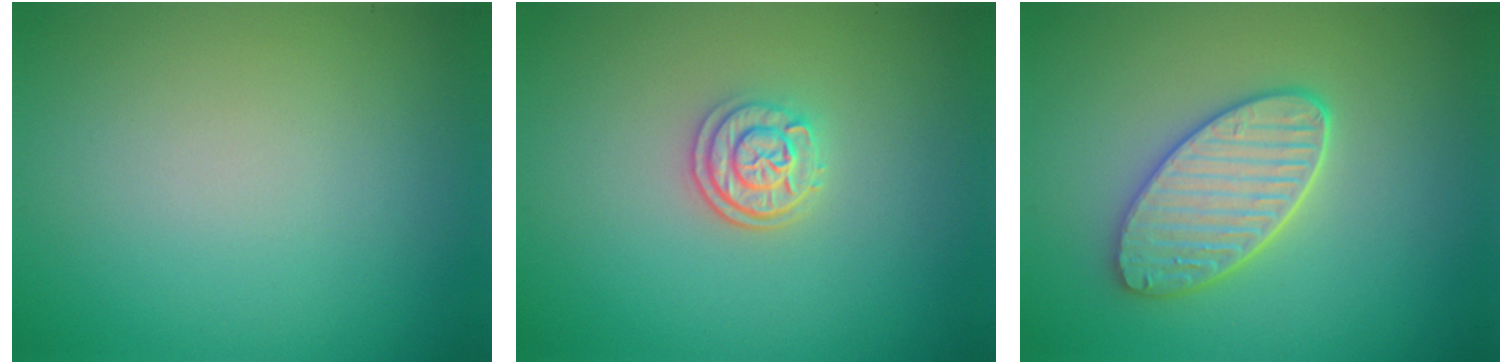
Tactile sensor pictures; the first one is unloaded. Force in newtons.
{"total": 2.6, "press": 2.2, "slide": 1.3}
{"total": 4.7, "press": 4.2, "slide": 2.1}